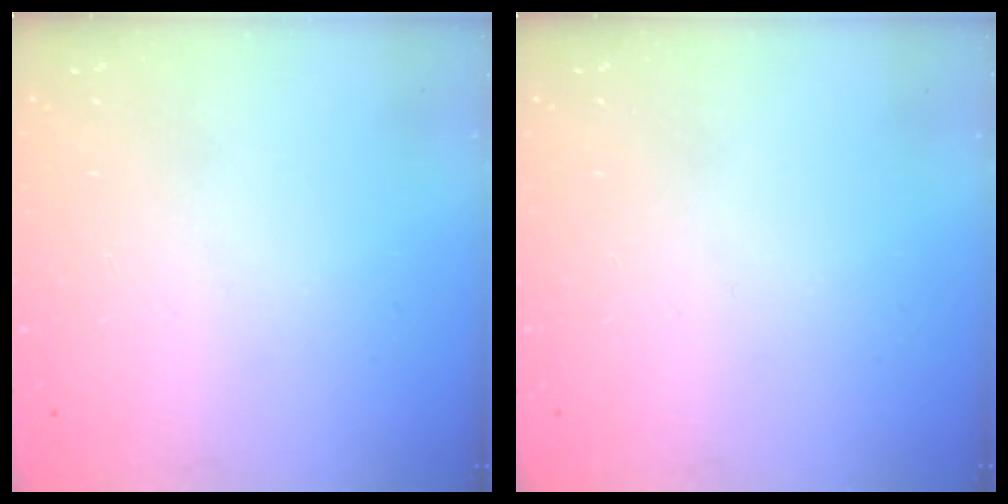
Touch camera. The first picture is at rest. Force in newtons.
{"total": 0.0}